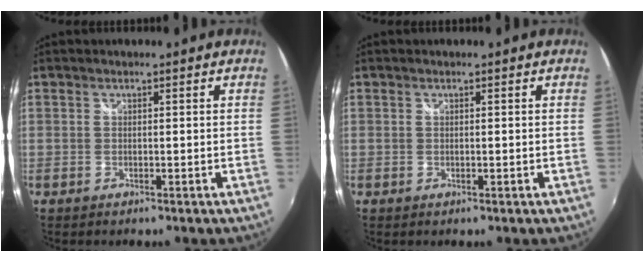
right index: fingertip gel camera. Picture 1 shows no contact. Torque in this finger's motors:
{"motor_torque": [0.18, 0.19, 0.00, 0.00]}